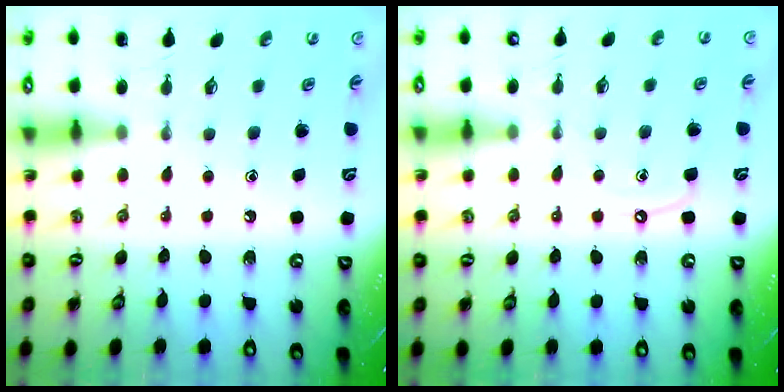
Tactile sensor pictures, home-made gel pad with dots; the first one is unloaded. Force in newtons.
{"total": 4.0, "press": 4.0, "slide": 0.3}